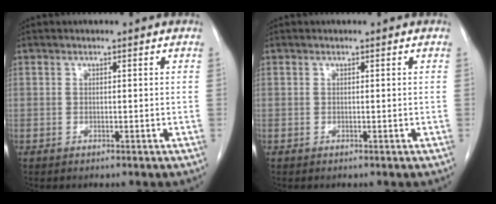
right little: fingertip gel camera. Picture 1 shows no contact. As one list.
[{"total": 0.0}]